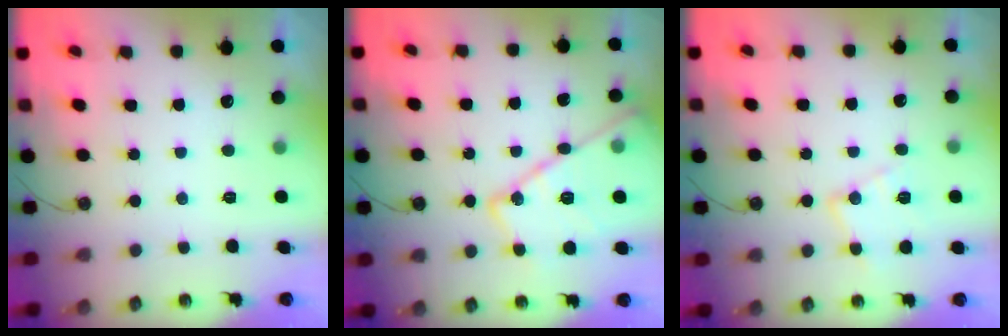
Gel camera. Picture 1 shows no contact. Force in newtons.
{"total": 19.5, "press": 19.4, "slide": 1.8}
{"total": 12.5, "press": 12.5, "slide": 0.9}